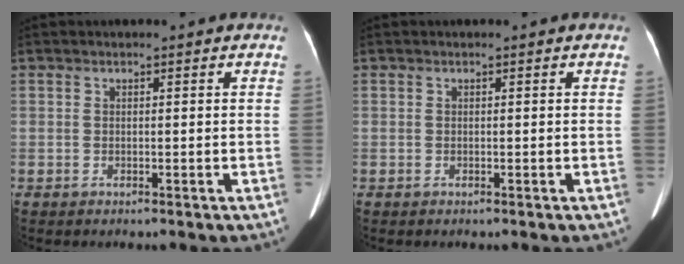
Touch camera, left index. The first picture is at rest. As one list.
[{"total": 0.0}]